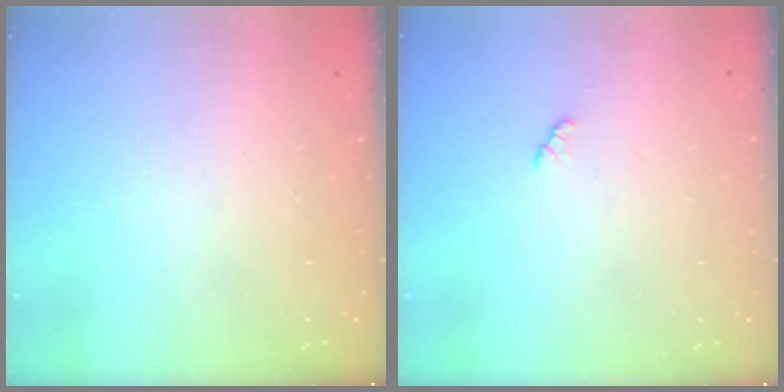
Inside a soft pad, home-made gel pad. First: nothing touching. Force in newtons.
{"total": 3.4, "press": 3.4, "slide": 0.4}